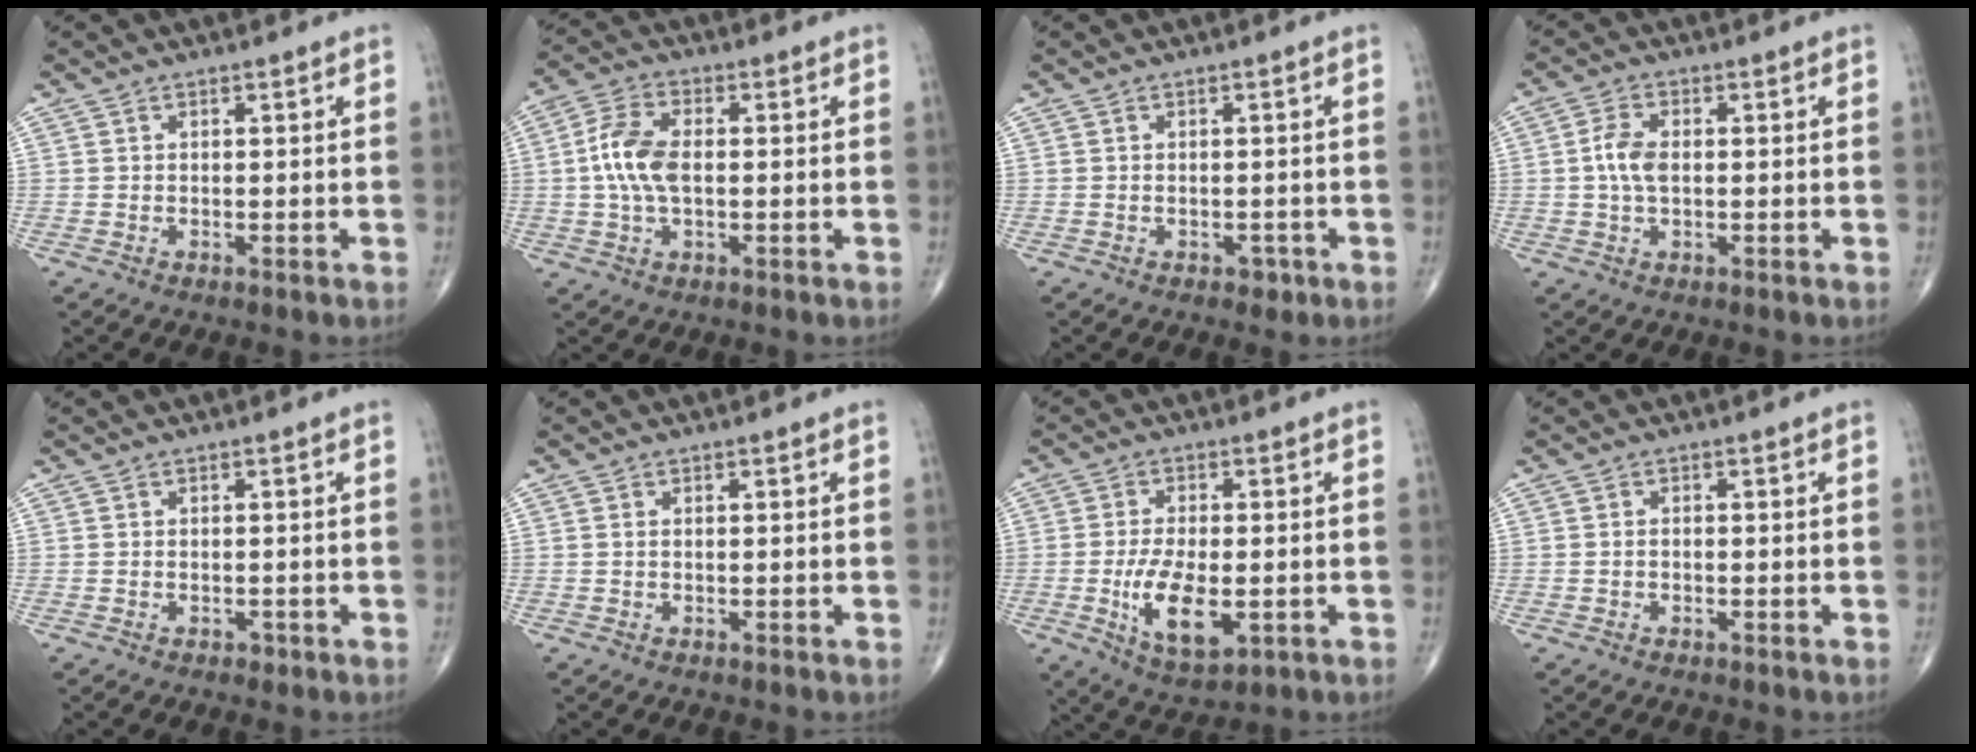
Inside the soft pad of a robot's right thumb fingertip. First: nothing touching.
{"total": 8.5, "force": [0.0, 4.4, 7.2], "torque": [-0.154, 0.015, -0.005]}
{"total": 1.4, "force": [-0.8, 1.0, 0.7], "torque": [-0.004, 0.006, -0.008]}
{"total": 4.7, "force": [0.0, 2.6, 4.0], "torque": [-0.086, 0.006, -0.004]}
{"total": 0.7, "force": [-0.4, 0.5, 0.2], "torque": [-0.003, 0.002, -0.005]}
{"total": 0.0}
{"total": 10.2, "force": [-2.3, 4.7, 8.8], "torque": [-0.154, -0.012, -0.031]}
{"total": 0.8, "force": [-0.3, 0.5, 0.5], "torque": [-0.011, 0.003, -0.005]}